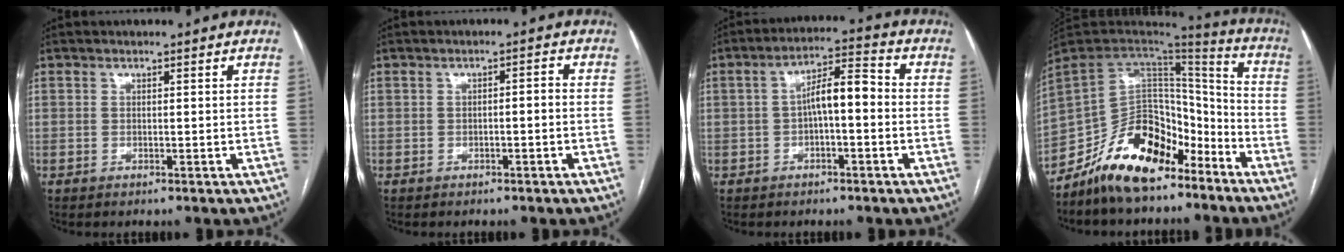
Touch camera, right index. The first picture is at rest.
{"total": 1.6, "force": [-0.4, 0.4, 1.4], "torque": [-0.024, 0.007, -0.004]}
{"total": 6.7, "force": [-0.5, 1.9, 6.4], "torque": [-0.111, 0.028, -0.010]}
{"total": 15.9, "force": [-11.1, 7.6, 8.5], "torque": [-0.145, 0.035, -0.198]}